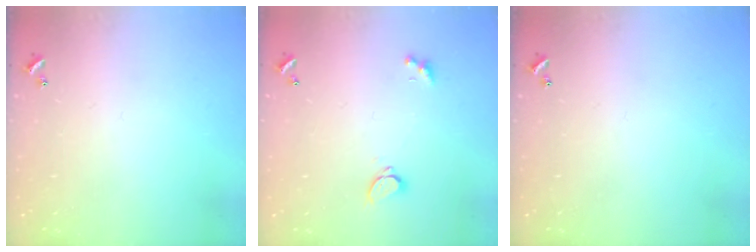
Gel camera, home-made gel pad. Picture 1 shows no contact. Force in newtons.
{"total": 2.2, "press": 2.0, "slide": 0.9}
{"total": 0.0}